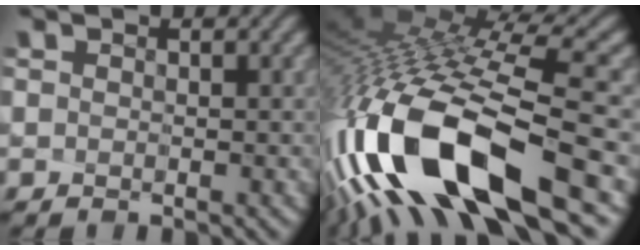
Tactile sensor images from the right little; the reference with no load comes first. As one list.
[{"total": 15.3, "force": [-7.1, 4.7, 12.7], "torque": [-0.262, -0.021, -0.107]}]